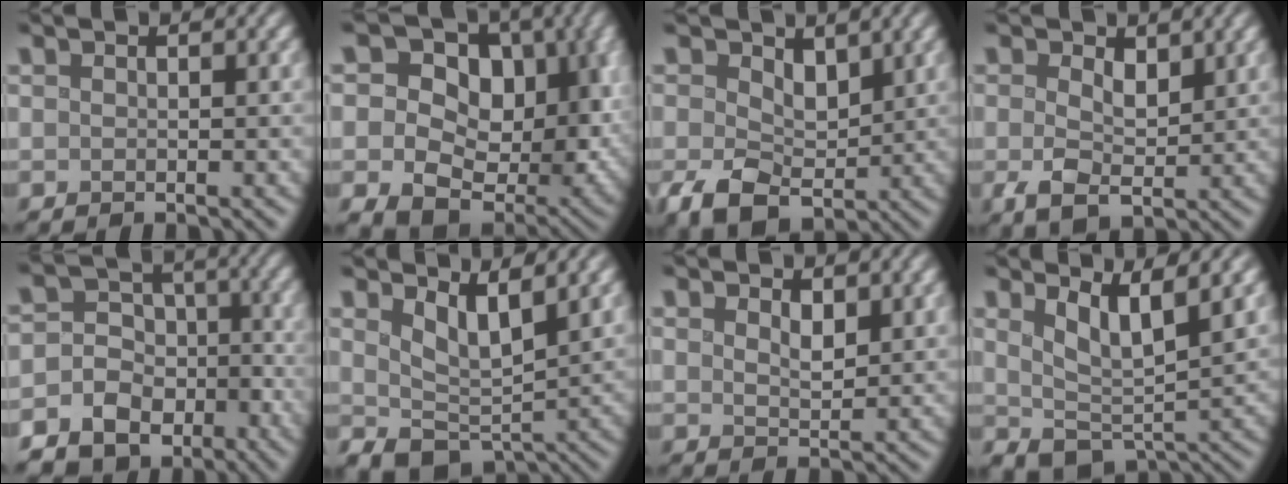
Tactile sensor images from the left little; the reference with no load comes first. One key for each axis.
{"total": 13.4, "fx": 0.8, "fy": 9.9, "fz": 9.0, "tx": -0.142, "ty": -0.020, "tz": 0.020}
{"total": 5.4, "fx": -0.1, "fy": 4.1, "fz": 3.6, "tx": -0.076, "ty": -0.012, "tz": 0.006}
{"total": 3.9, "fx": 0.4, "fy": 2.7, "fz": 2.8, "tx": -0.059, "ty": -0.006, "tz": 0.009}
{"total": 10.6, "fx": -5.8, "fy": 8.7, "fz": 2.0, "tx": -0.046, "ty": -0.020, "tz": -0.104}
{"total": 3.3, "fx": 1.5, "fy": 1.4, "fz": 2.5, "tx": -0.053, "ty": -0.014, "tz": 0.033}
{"total": 2.0, "fx": 1.1, "fy": 1.0, "fz": 1.4, "tx": -0.026, "ty": -0.005, "tz": 0.026}
{"total": 3.8, "fx": 1.9, "fy": 1.1, "fz": 3.1, "tx": -0.064, "ty": -0.013, "tz": 0.041}